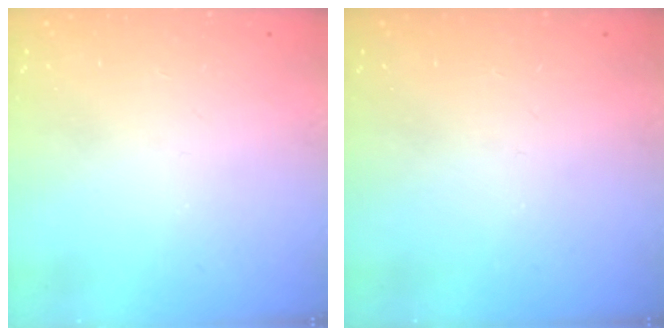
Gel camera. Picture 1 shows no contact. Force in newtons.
{"total": 0.0}